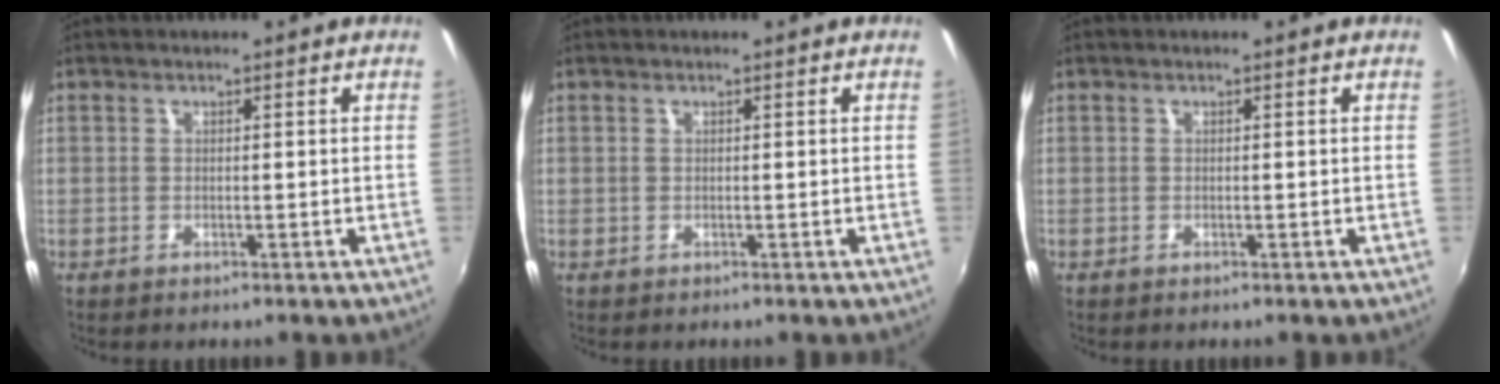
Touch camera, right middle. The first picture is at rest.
{"total": 0.0}
{"total": 0.0}